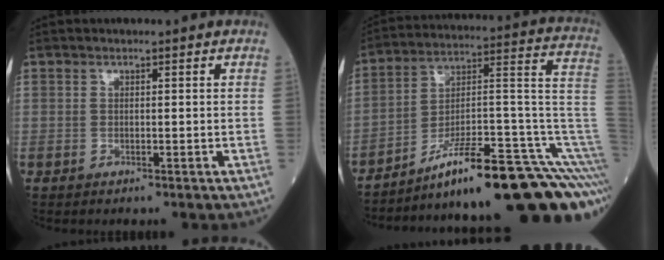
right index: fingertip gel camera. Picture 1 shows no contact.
{"total": 21.6, "force": [-12.7, 0.8, 17.5], "torque": [-0.150, 0.056, -0.196]}